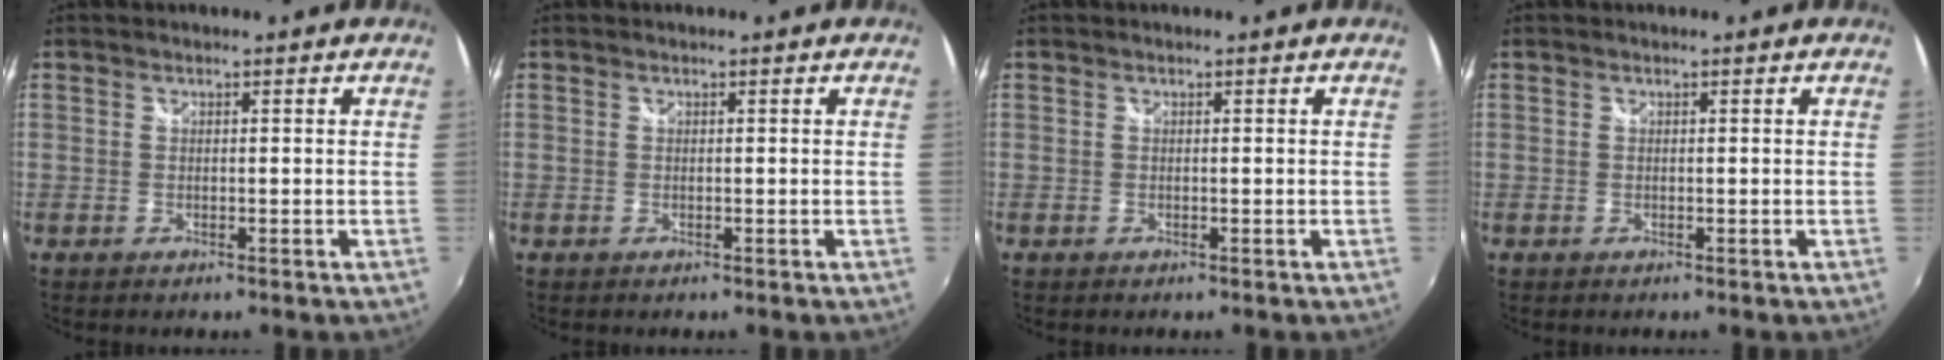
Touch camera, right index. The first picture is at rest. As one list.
[{"total": 0.0}, {"total": 0.0}, {"total": 0.0}]